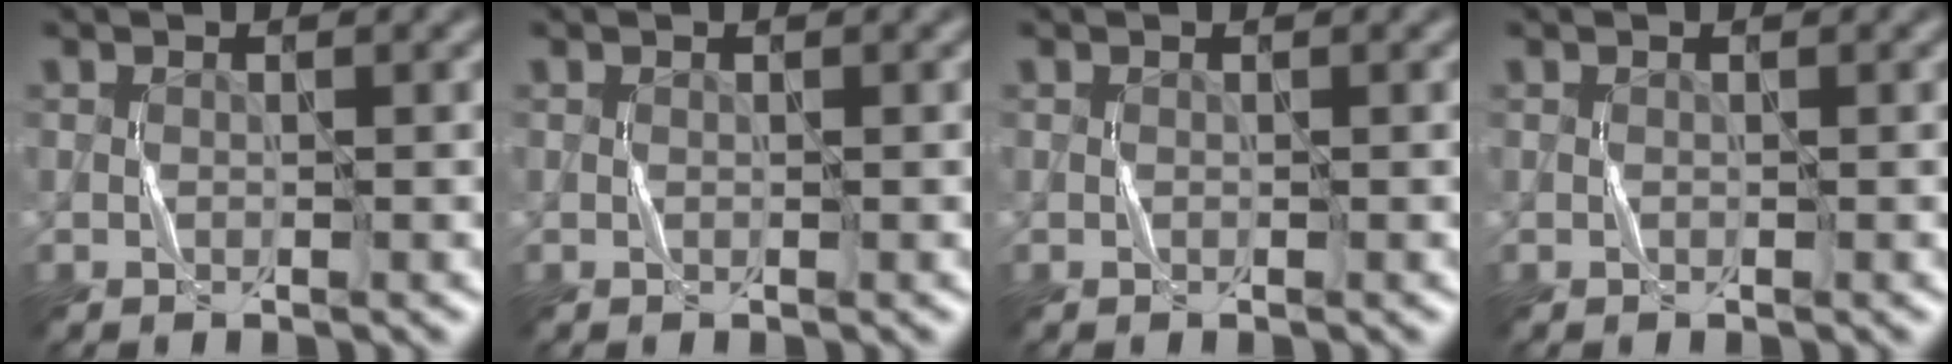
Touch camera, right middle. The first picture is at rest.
{"total": 0.0}
{"total": 0.0}
{"total": 0.0}